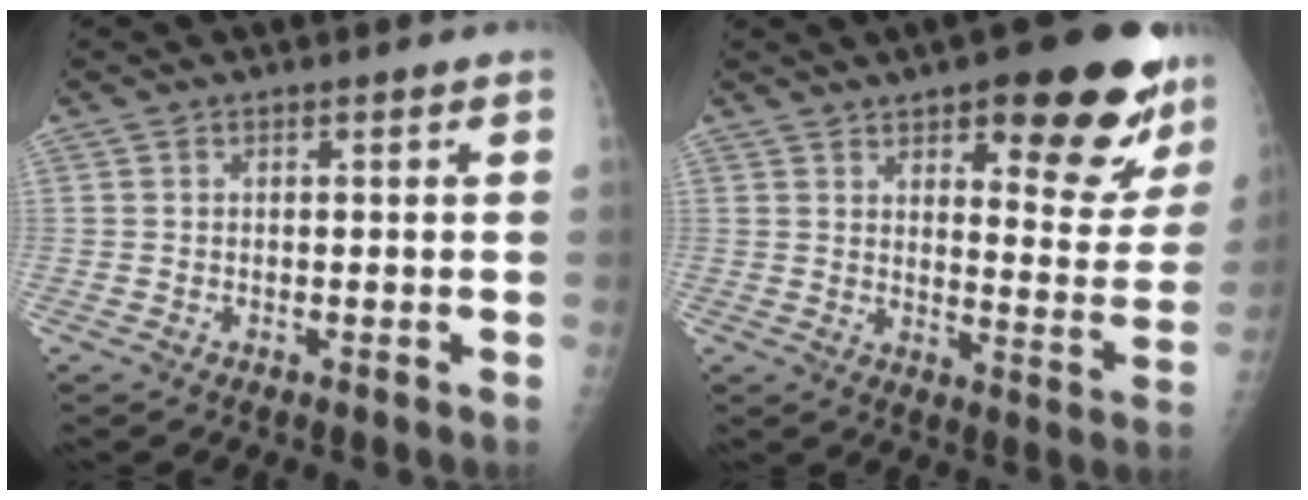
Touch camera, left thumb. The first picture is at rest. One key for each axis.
{"total": 20.8, "fx": 12.5, "fy": 7.5, "fz": 14.8, "tx": -0.133, "ty": -0.062, "tz": 0.164}